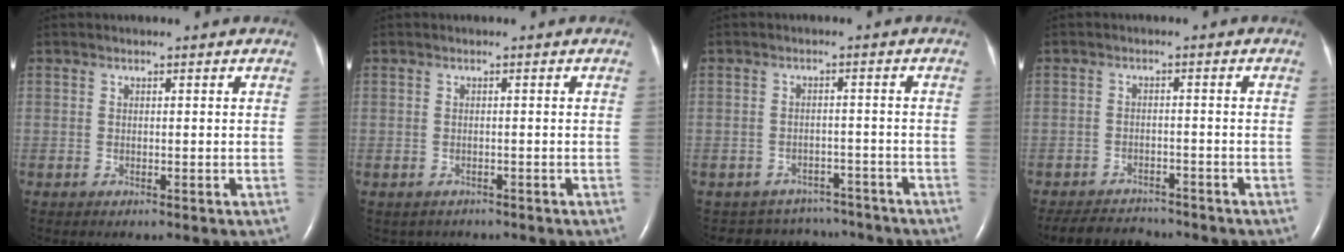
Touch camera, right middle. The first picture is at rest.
{"total": 1.9, "force": [-1.6, 1.1, 0.1], "torque": [-0.007, 0.001, -0.020]}
{"total": 7.9, "force": [-7.2, 3.3, -0.3], "torque": [0.002, 0.024, -0.085]}
{"total": 7.0, "force": [-6.6, 1.8, 1.3], "torque": [-0.024, -0.006, -0.100]}